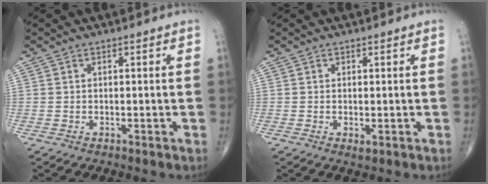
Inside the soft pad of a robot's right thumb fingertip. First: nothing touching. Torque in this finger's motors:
{"motor_torque": [-0.07, 0.11, 0.14, 0.17, -0.01]}